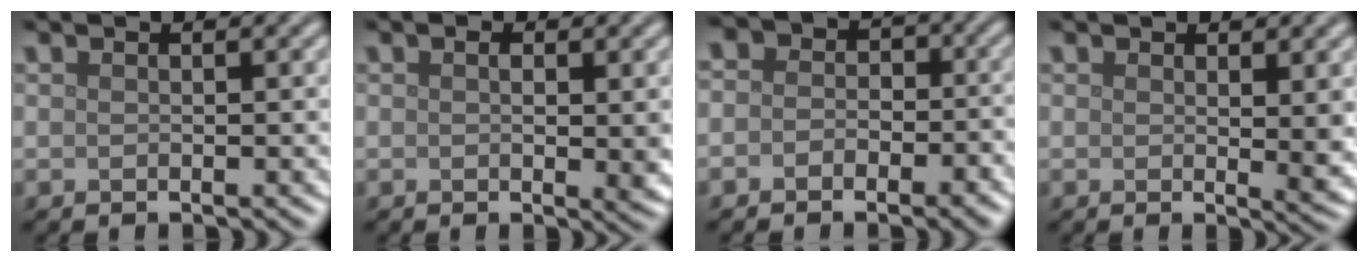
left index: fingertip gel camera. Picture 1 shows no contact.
{"total": 2.3, "force": [0.3, 0.7, 2.1], "torque": [-0.027, -0.003, 0.002]}
{"total": 5.4, "force": [-1.0, 4.5, 2.8], "torque": [-0.001, 0.016, -0.039]}
{"total": 2.5, "force": [0.6, 0.5, 2.4], "torque": [-0.030, -0.010, 0.012]}